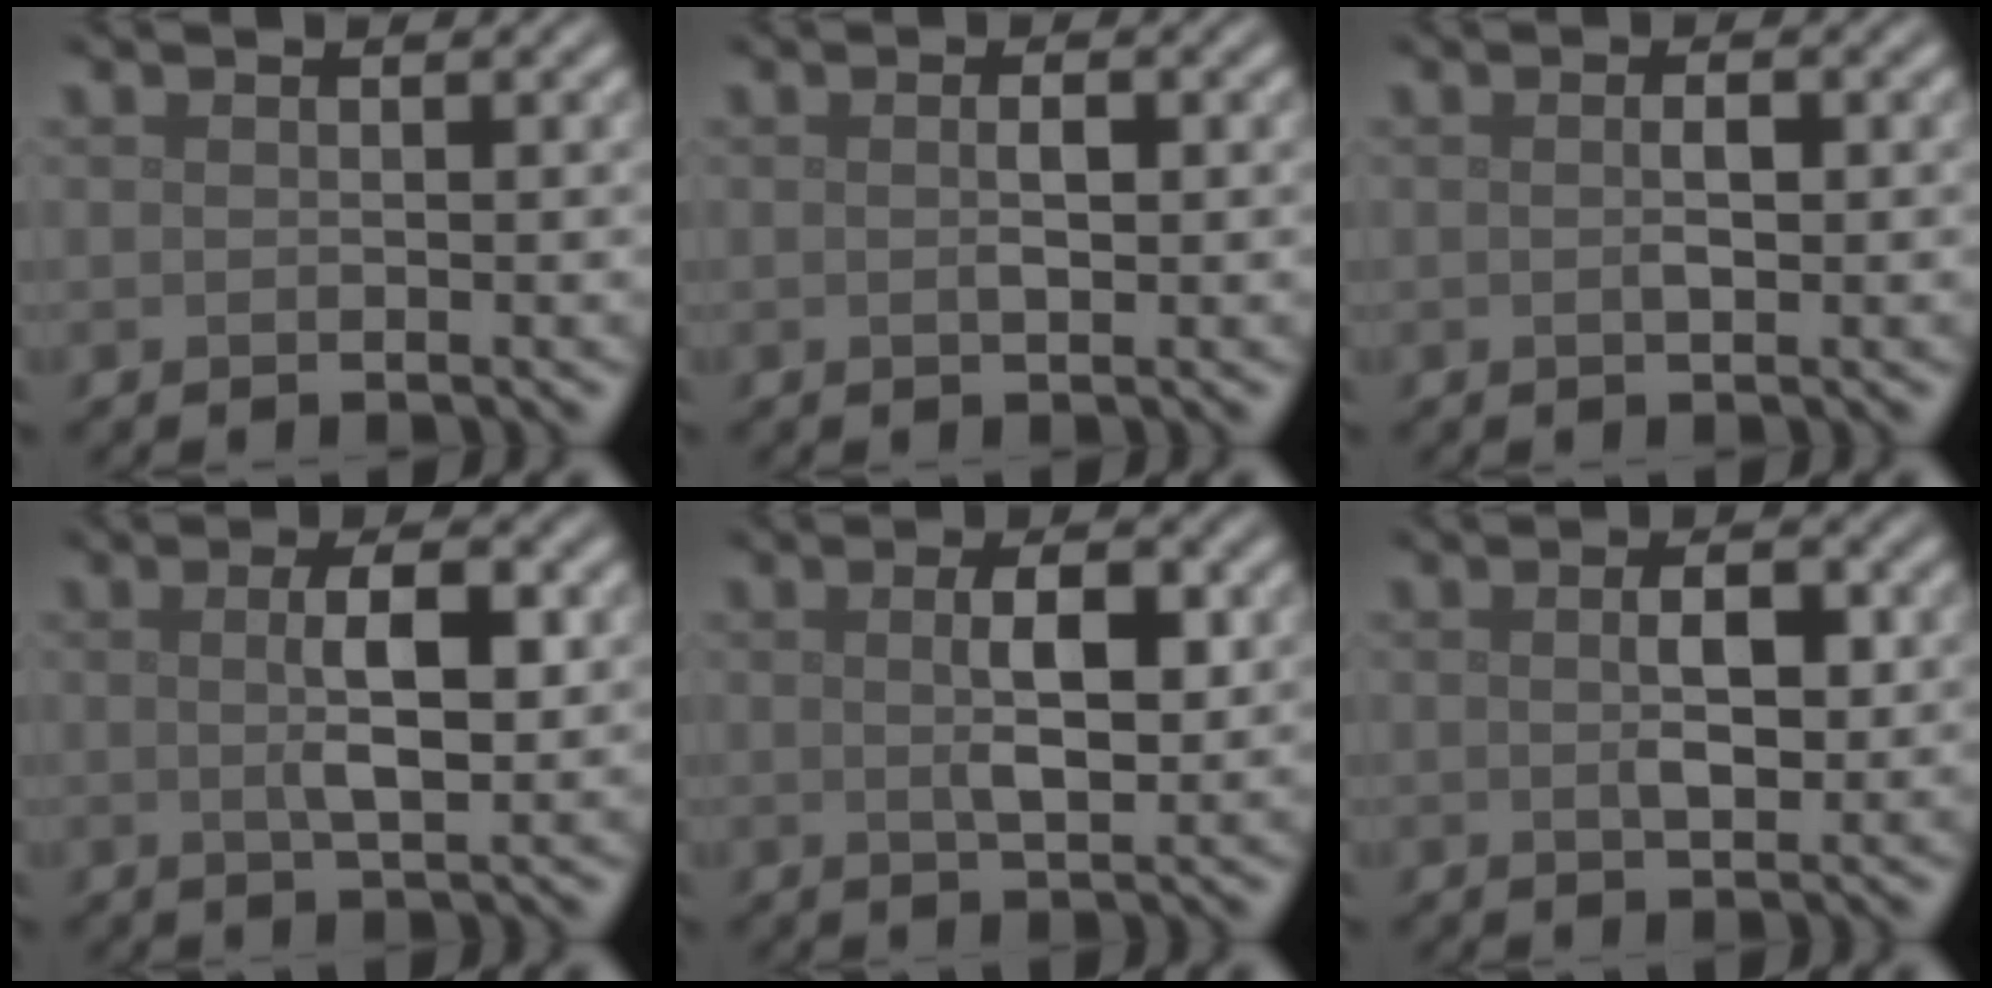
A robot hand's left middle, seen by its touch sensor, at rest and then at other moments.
{"total": 1.2, "force": [0.1, 0.4, 1.2], "torque": [-0.024, 0.000, 0.000]}
{"total": 1.3, "force": [0.0, 0.4, 1.2], "torque": [-0.024, 0.000, 0.000]}
{"total": 4.1, "force": [0.4, 1.1, 3.9], "torque": [-0.070, 0.001, 0.006]}
{"total": 3.7, "force": [0.5, 1.3, 3.5], "torque": [-0.065, 0.000, 0.009]}
{"total": 2.9, "force": [0.2, 1.4, 2.6], "torque": [-0.046, -0.001, 0.001]}